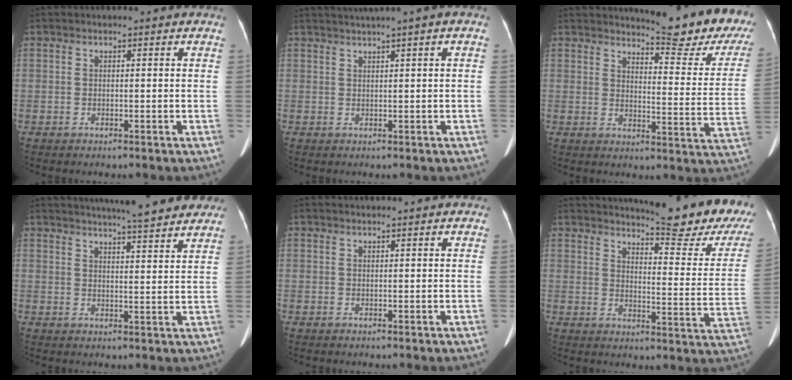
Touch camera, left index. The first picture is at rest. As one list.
[{"total": 3.1, "force": [2.0, -0.3, 2.3], "torque": [-0.045, 0.022, 0.040]}, {"total": 15.9, "force": [14.6, 1.2, 6.1], "torque": [-0.074, -0.089, 0.160]}, {"total": 14.3, "force": [12.9, 1.6, 6.1], "torque": [-0.083, 0.010, 0.160]}, {"total": 2.5, "force": [2.3, 0.1, 0.9], "torque": [-0.012, 0.025, 0.031]}, {"total": 18.3, "force": [16.3, 0.6, 8.4], "torque": [-0.116, -0.091, 0.192]}]